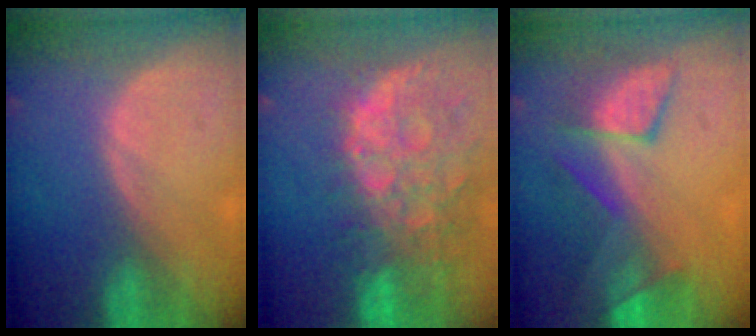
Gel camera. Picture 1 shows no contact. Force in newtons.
{"total": 14.0, "press": 11.3, "slide": 8.2}
{"total": 8.0, "press": 7.8, "slide": 1.8}